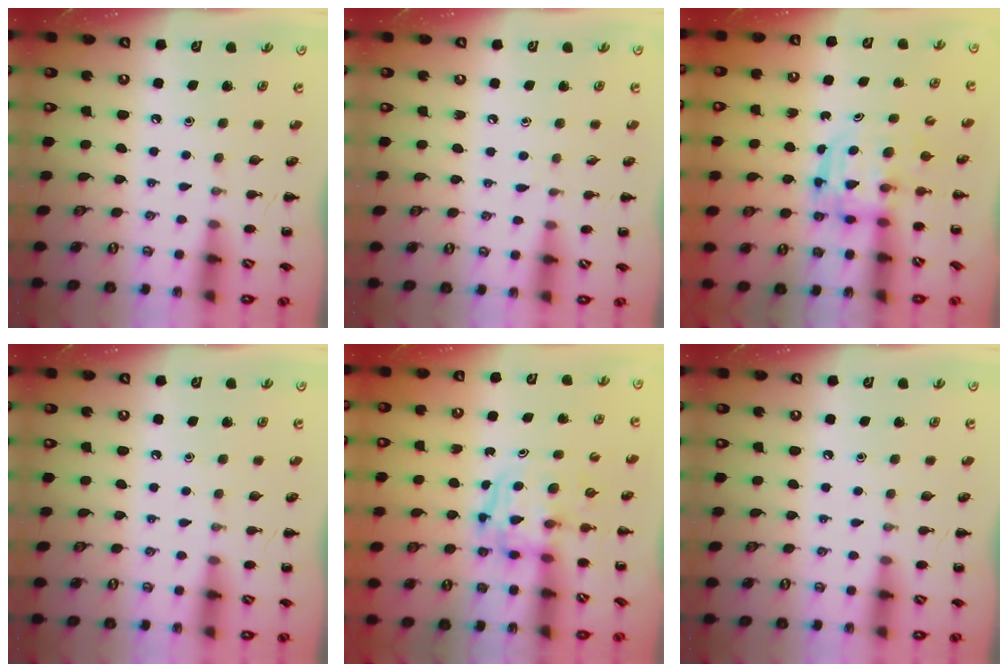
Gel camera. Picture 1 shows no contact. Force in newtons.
{"total": 3.3, "press": 2.9, "slide": 1.6}
{"total": 3.1, "press": 3.1, "slide": 0.2}
{"total": 0.0}
{"total": 3.4, "press": 3.4, "slide": 0.2}
{"total": 0.0}